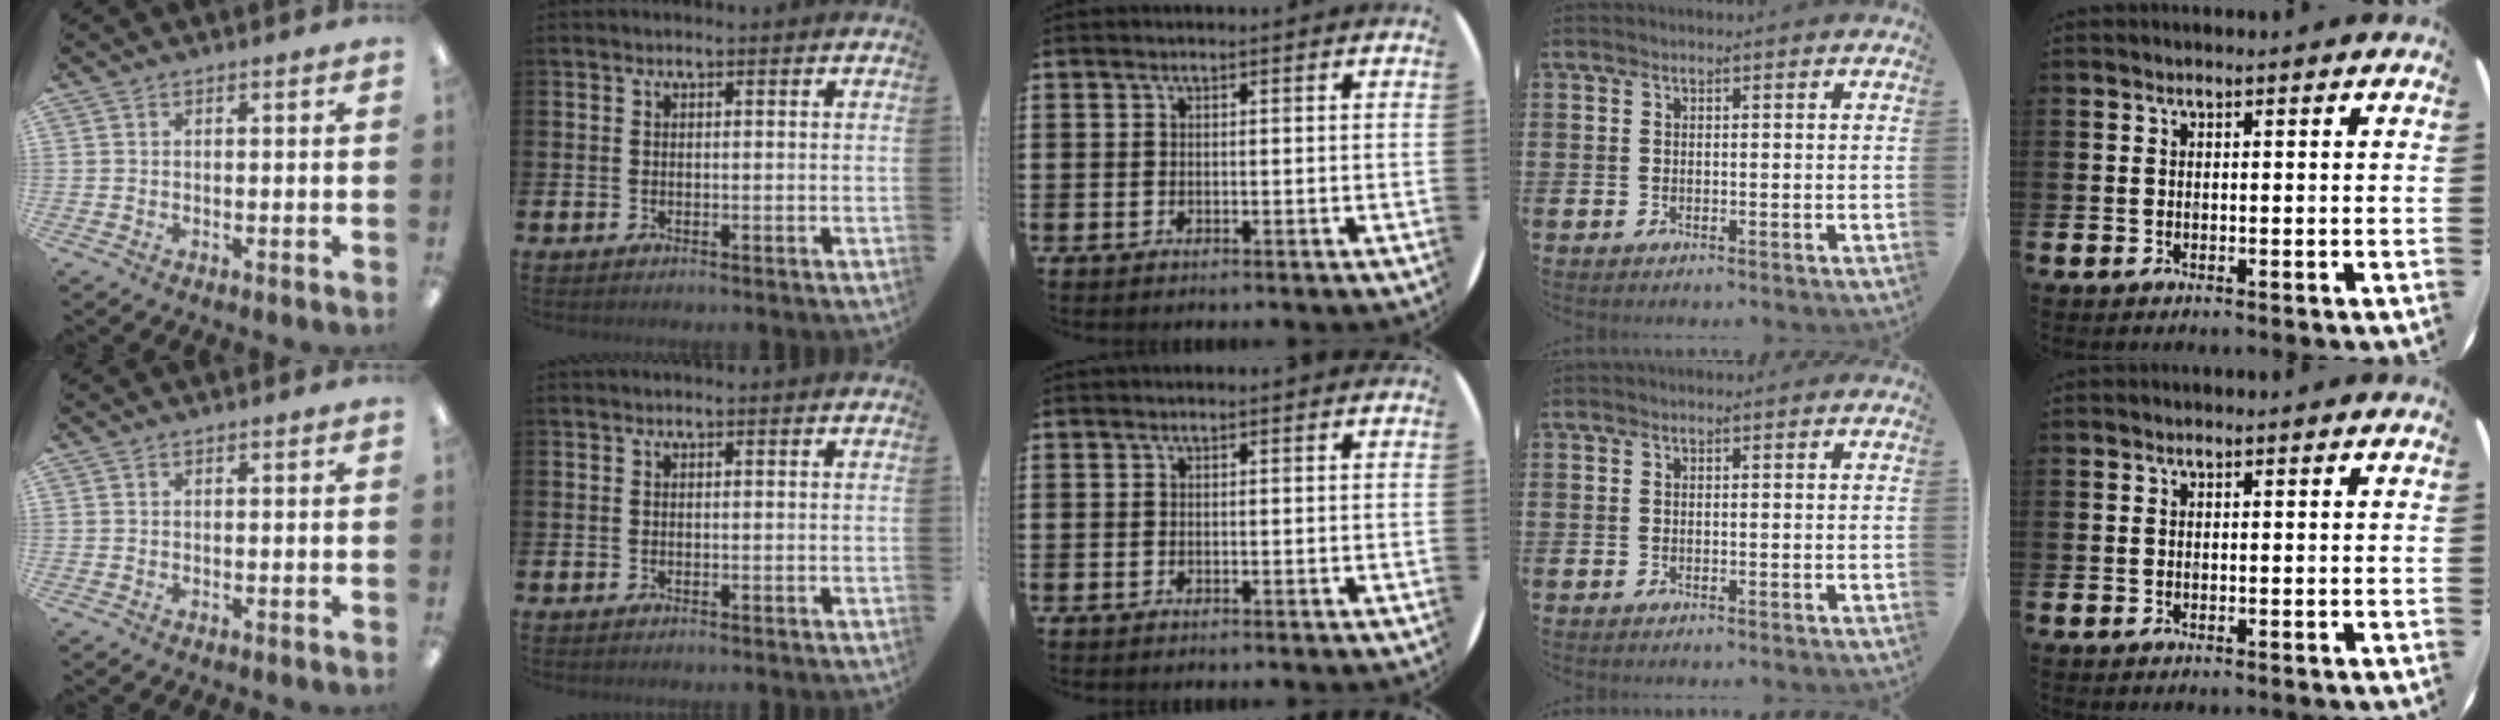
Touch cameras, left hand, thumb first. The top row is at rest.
{}